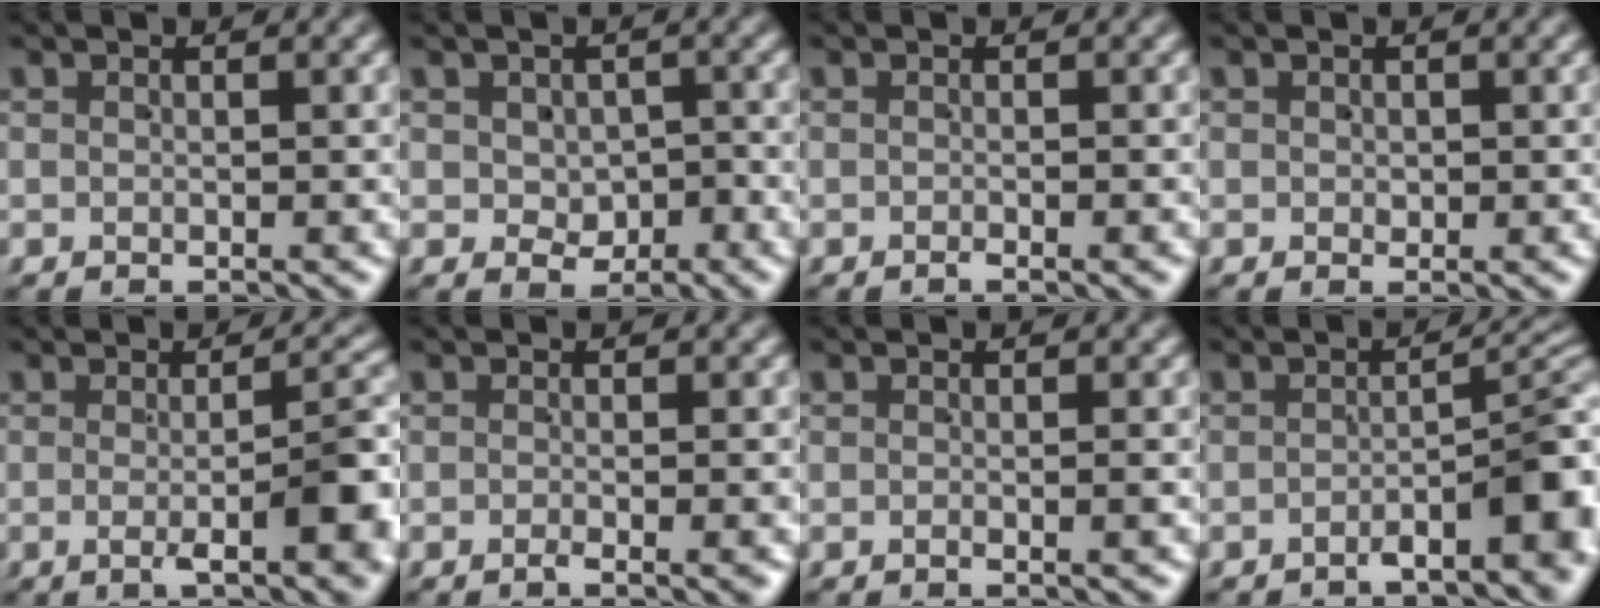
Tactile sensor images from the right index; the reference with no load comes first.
{"total": 2.7, "force": [-0.1, 2.4, 1.3], "torque": [-0.004, -0.012, 0.006]}
{"total": 0.7, "force": [-0.6, 0.0, 0.4], "torque": [0.000, 0.002, -0.013]}
{"total": 0.6, "force": [0.0, 0.5, 0.2], "torque": [-0.004, -0.007, 0.005]}
{"total": 6.3, "force": [-1.7, 1.1, 6.0], "torque": [-0.083, -0.004, -0.024]}
{"total": 1.5, "force": [-0.8, 0.0, 1.2], "torque": [-0.011, 0.003, -0.018]}
{"total": 0.5, "force": [-0.2, -0.1, 0.5], "torque": [-0.004, 0.002, -0.007]}
{"total": 7.4, "force": [-3.8, 2.2, 5.9], "torque": [-0.057, -0.001, -0.058]}